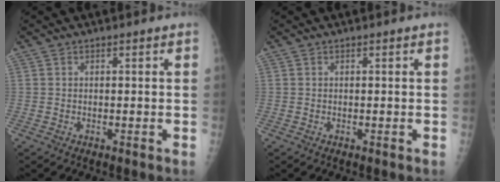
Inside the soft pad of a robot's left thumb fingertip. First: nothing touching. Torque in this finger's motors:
{"motor_torque": [-0.06, 0.06, 0.00, 0.00, 0.00]}